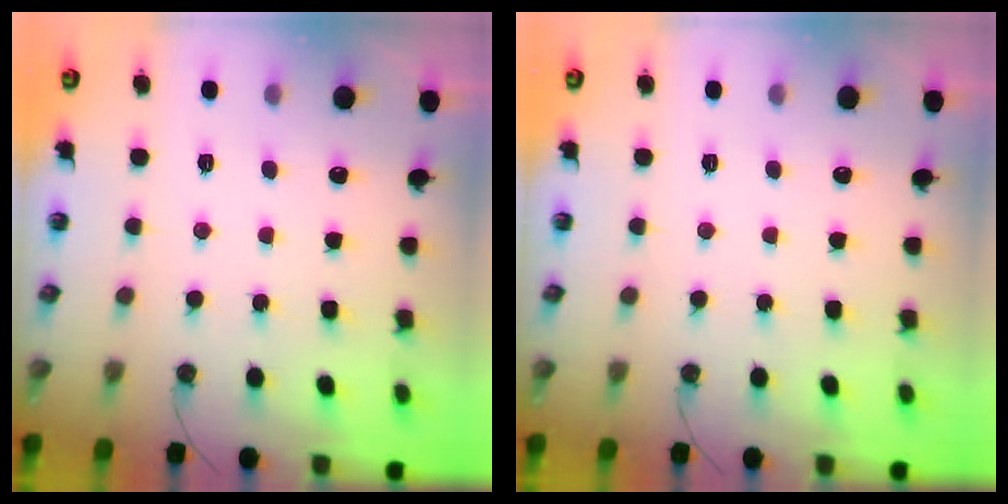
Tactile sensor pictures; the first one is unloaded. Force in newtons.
{"total": 0.0}